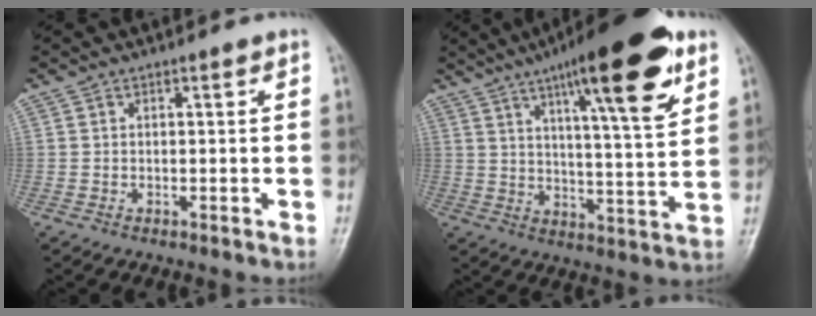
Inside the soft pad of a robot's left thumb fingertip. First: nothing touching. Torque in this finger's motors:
{"motor_torque": [1.83, 1.24, 1.83, -0.94, 0.51]}